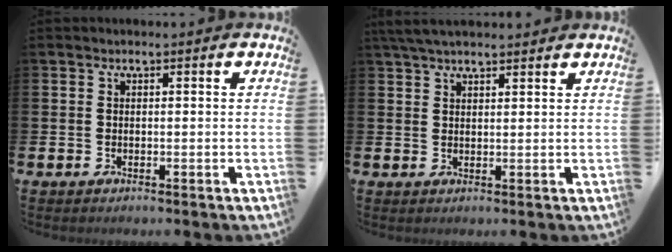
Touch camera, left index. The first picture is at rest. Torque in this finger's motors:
{"motor_torque": [1.03, -1.11, 0.59, 0.19]}